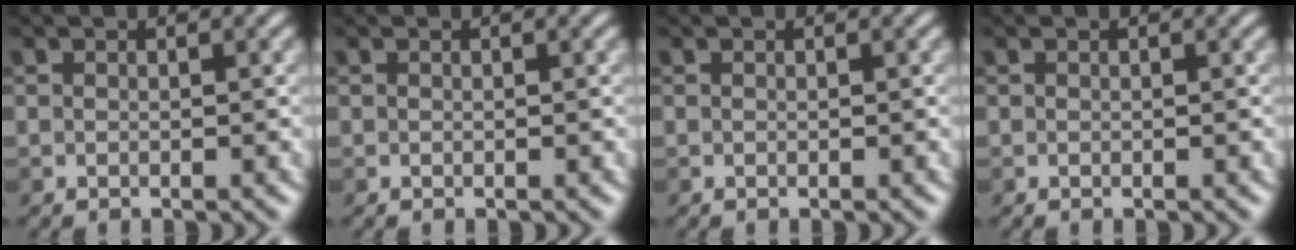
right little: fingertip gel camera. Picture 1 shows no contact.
{"total": 0.0}
{"total": 0.0}
{"total": 0.0}